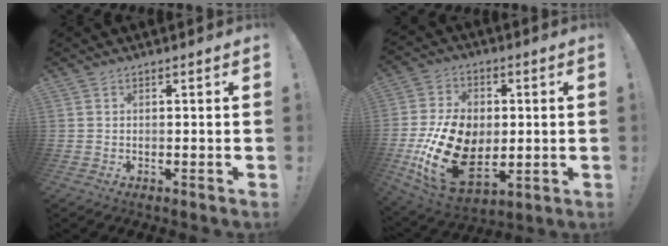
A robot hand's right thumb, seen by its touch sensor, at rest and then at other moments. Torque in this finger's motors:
{"motor_torque": [0.37, 1.04, 2.15, -0.62, 0.60]}